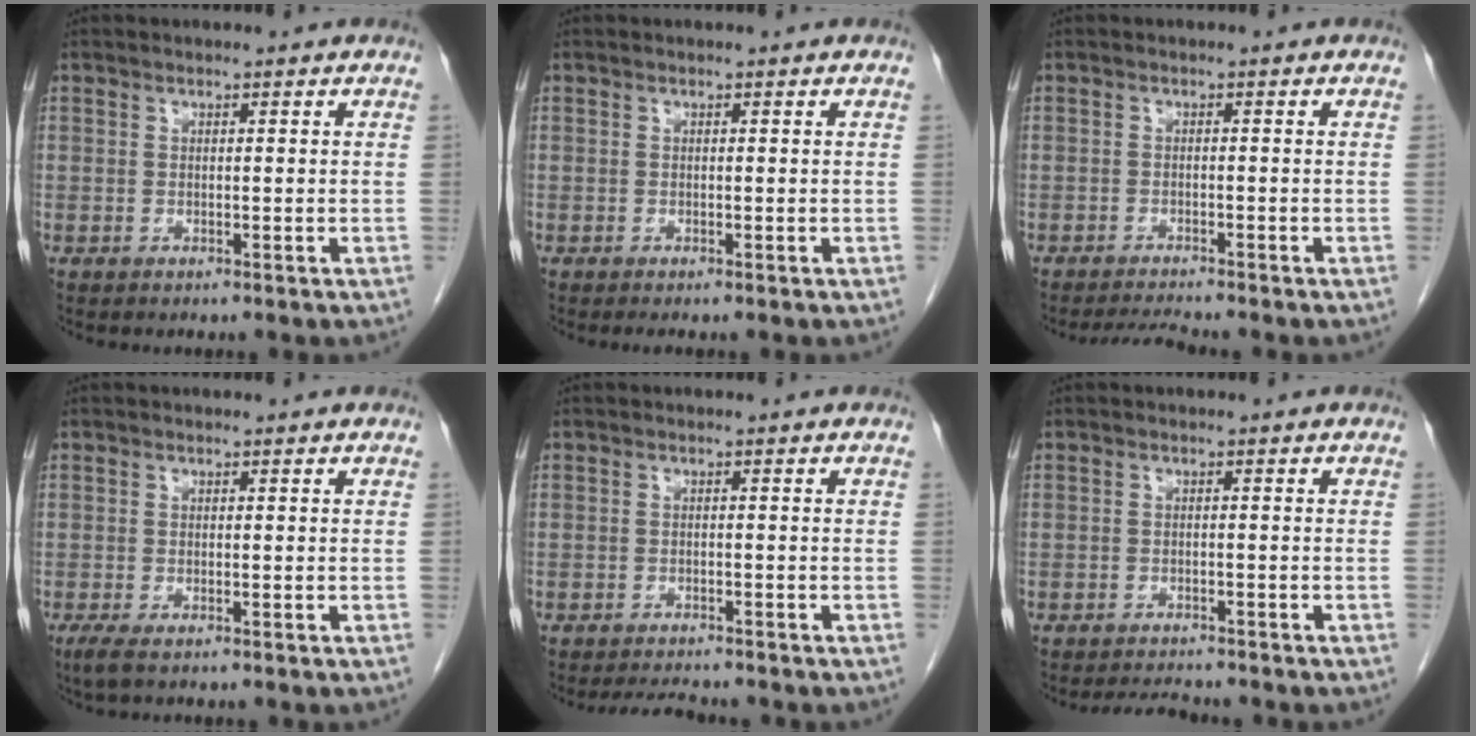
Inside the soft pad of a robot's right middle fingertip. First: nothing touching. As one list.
[{"total": 0.8, "force": [-0.7, 0.0, 0.4], "torque": [-0.006, -0.002, -0.009]}, {"total": 2.9, "force": [-2.7, -0.8, 0.4], "torque": [-0.016, -0.017, -0.047]}, {"total": 1.7, "force": [-1.1, 0.3, 1.3], "torque": [-0.032, -0.007, -0.020]}, {"total": 3.3, "force": [-3.2, 0.2, 0.8], "torque": [-0.017, -0.012, -0.050]}, {"total": 3.1, "force": [-3.0, 0.3, 0.5], "torque": [-0.012, -0.012, -0.048]}]